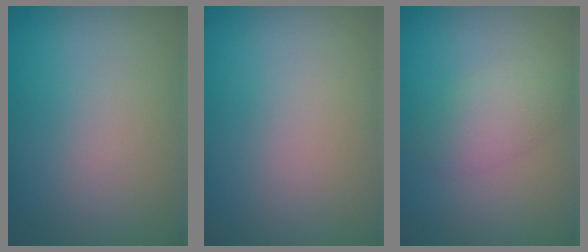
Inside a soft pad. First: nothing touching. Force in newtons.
{"total": 0.0}
{"total": 2.6, "press": 2.6, "slide": 0.1}